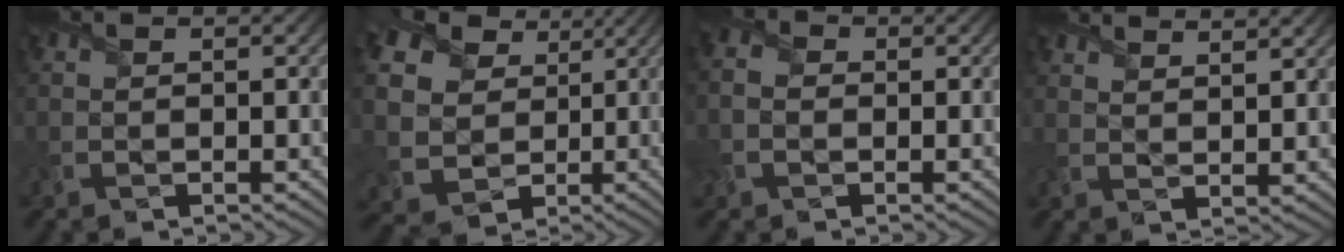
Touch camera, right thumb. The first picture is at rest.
{"total": 13.2, "force": [4.0, 10.9, 6.3], "torque": [-0.197, 0.019, 0.075]}
{"total": 2.6, "force": [-0.6, 1.9, 1.6], "torque": [-0.049, 0.004, -0.017]}
{"total": 4.4, "force": [4.0, 0.6, 1.9], "torque": [-0.035, -0.006, 0.069]}